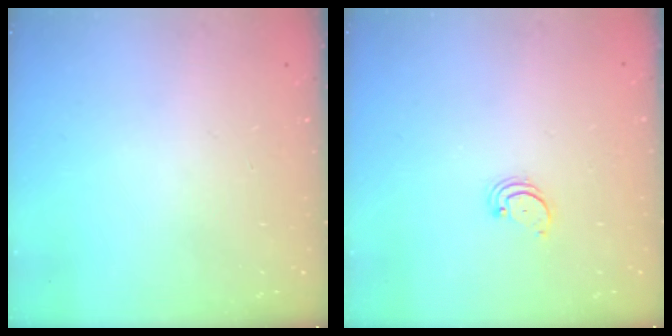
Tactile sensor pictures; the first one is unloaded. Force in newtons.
{"total": 2.2, "press": 2.2, "slide": 0.2}